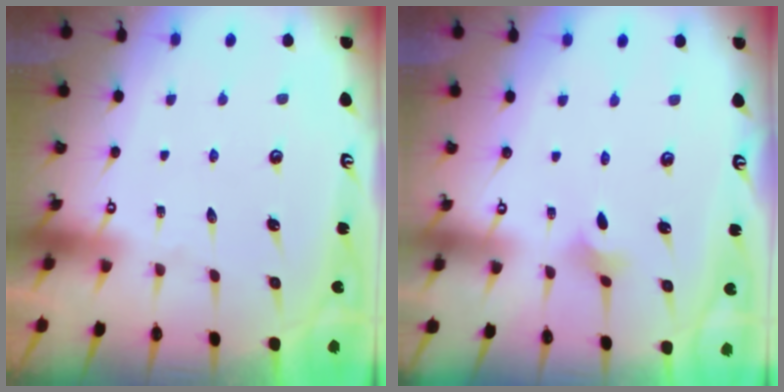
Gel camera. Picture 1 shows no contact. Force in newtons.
{"total": 2.6, "press": 2.5, "slide": 0.5}